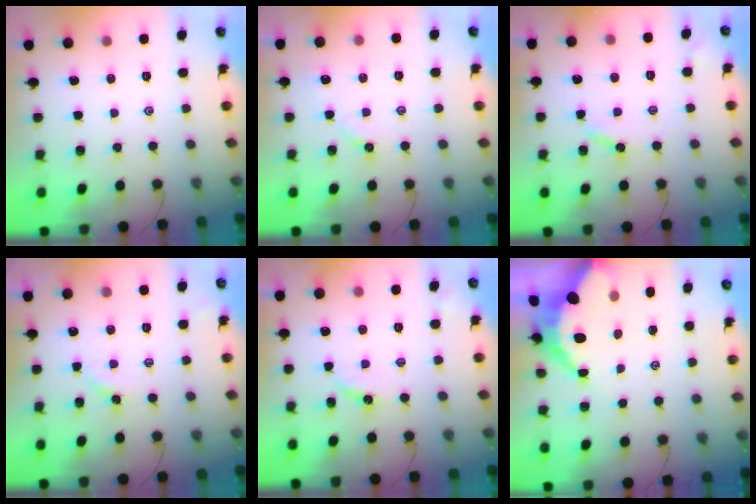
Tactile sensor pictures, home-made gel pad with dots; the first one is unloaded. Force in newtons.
{"total": 5.4, "press": 5.4, "slide": 0.6}
{"total": 4.3, "press": 4.2, "slide": 0.5}
{"total": 3.5, "press": 3.5, "slide": 0.5}
{"total": 4.5, "press": 4.5, "slide": 0.5}
{"total": 6.6, "press": 6.6, "slide": 0.7}